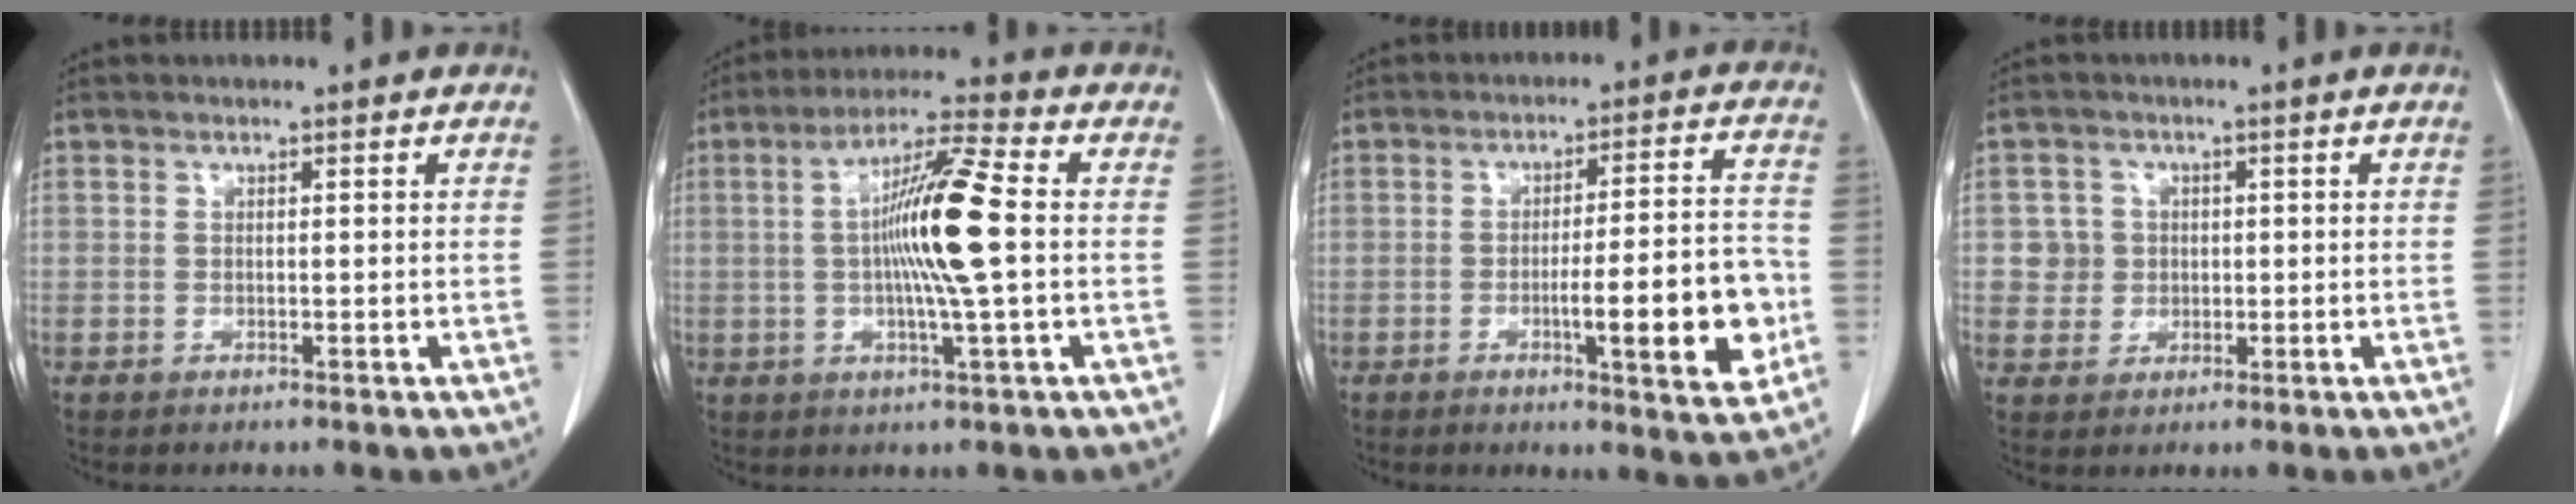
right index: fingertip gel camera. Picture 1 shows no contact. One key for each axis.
{"total": 11.7, "fx": 0.1, "fy": -0.3, "fz": 11.7, "tx": -0.213, "ty": 0.002, "tz": -0.005}
{"total": 12.7, "fx": -3.5, "fy": 1.4, "fz": 12.1, "tx": -0.172, "ty": 0.003, "tz": -0.047}
{"total": 3.8, "fx": 0.3, "fy": 3.8, "fz": 0.2, "tx": 0.008, "ty": 0.011, "tz": 0.008}